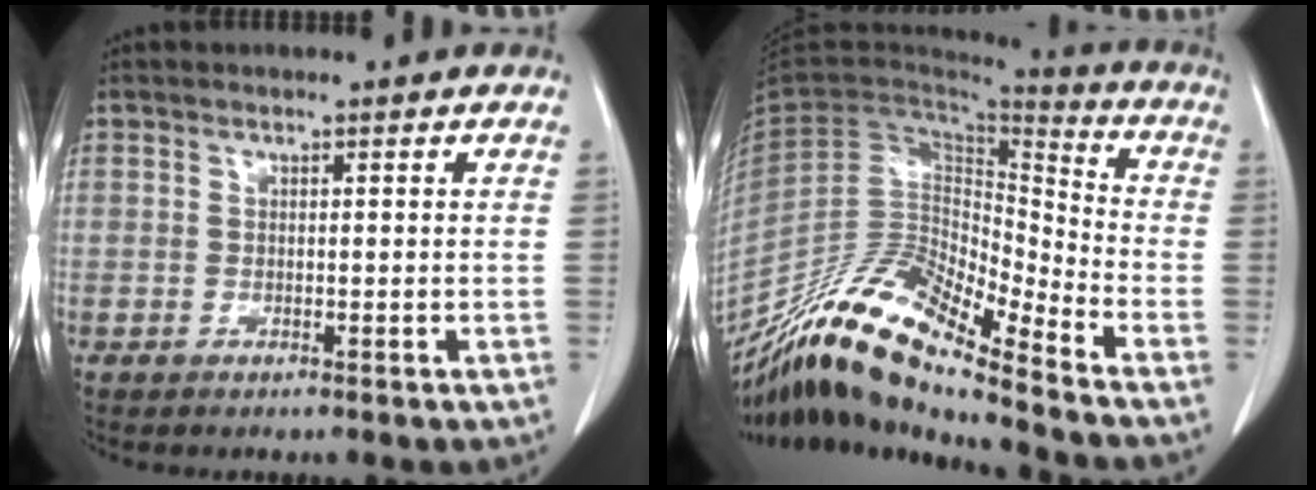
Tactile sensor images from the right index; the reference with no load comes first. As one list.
[{"total": 15.9, "force": [-13.6, 1.4, 8.2], "torque": [-0.151, 0.026, -0.252]}]